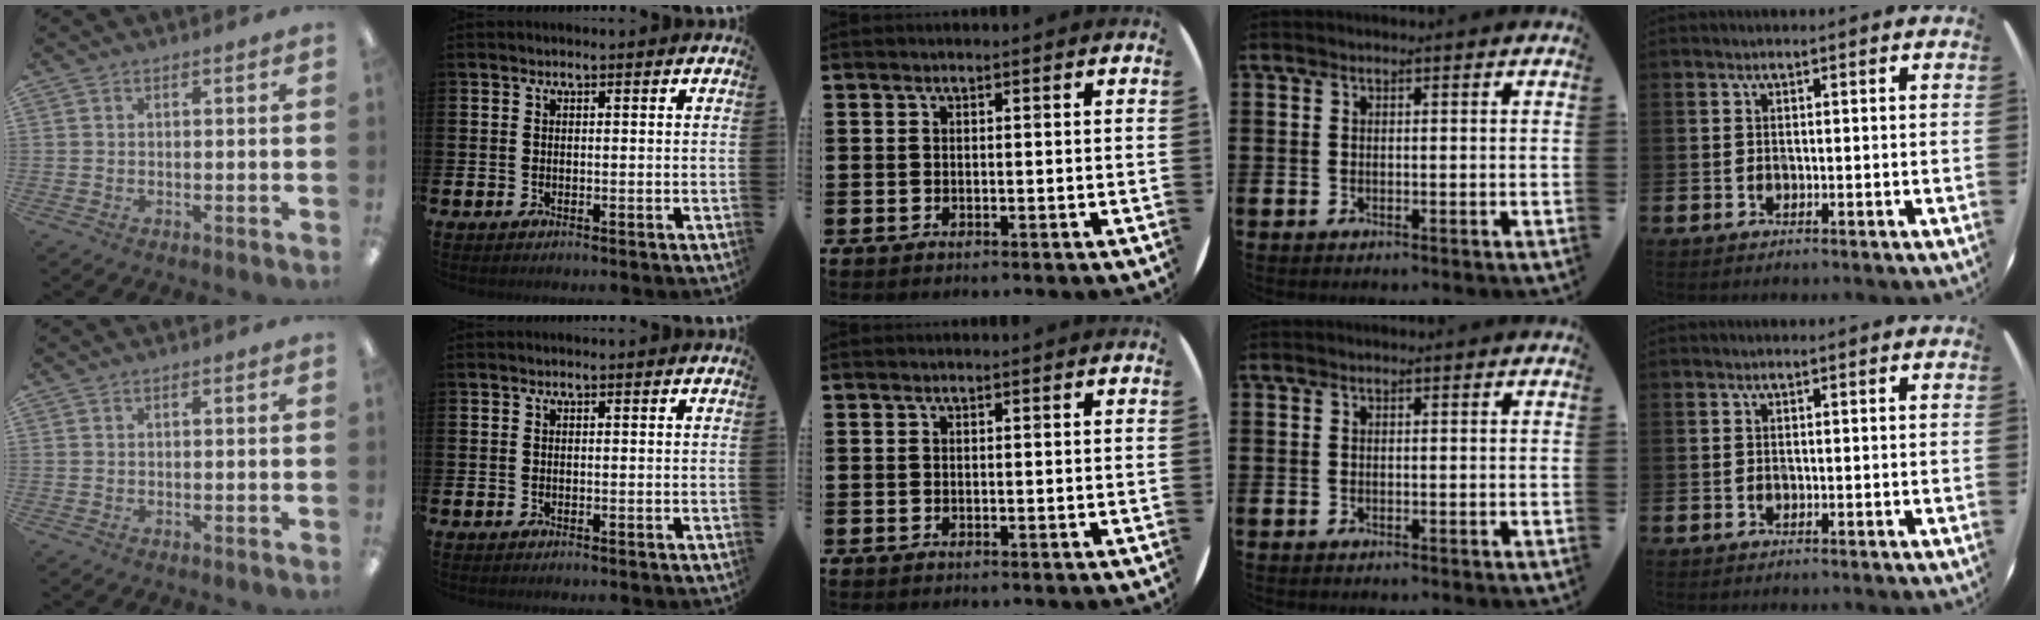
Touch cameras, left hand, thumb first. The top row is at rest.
{}